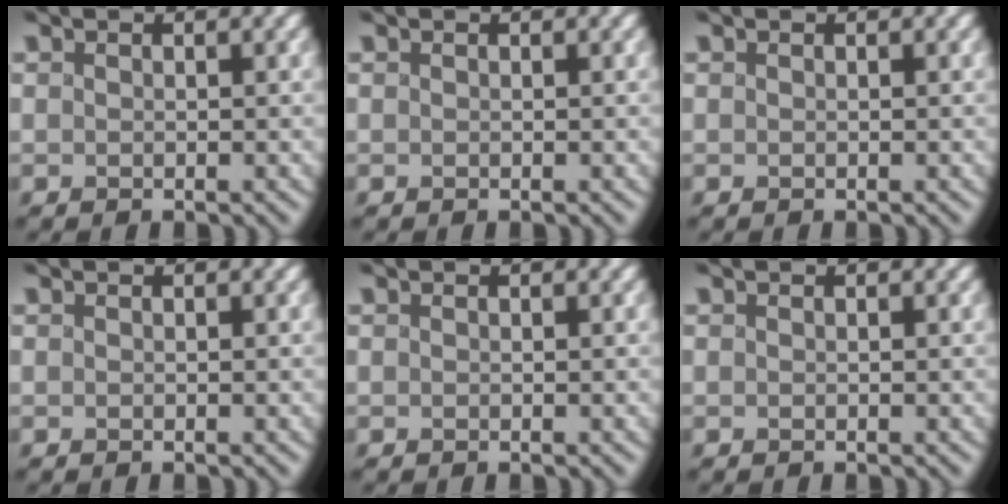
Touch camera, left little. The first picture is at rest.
{"total": 0.0}
{"total": 0.0}
{"total": 0.0}
{"total": 0.0}
{"total": 0.0}